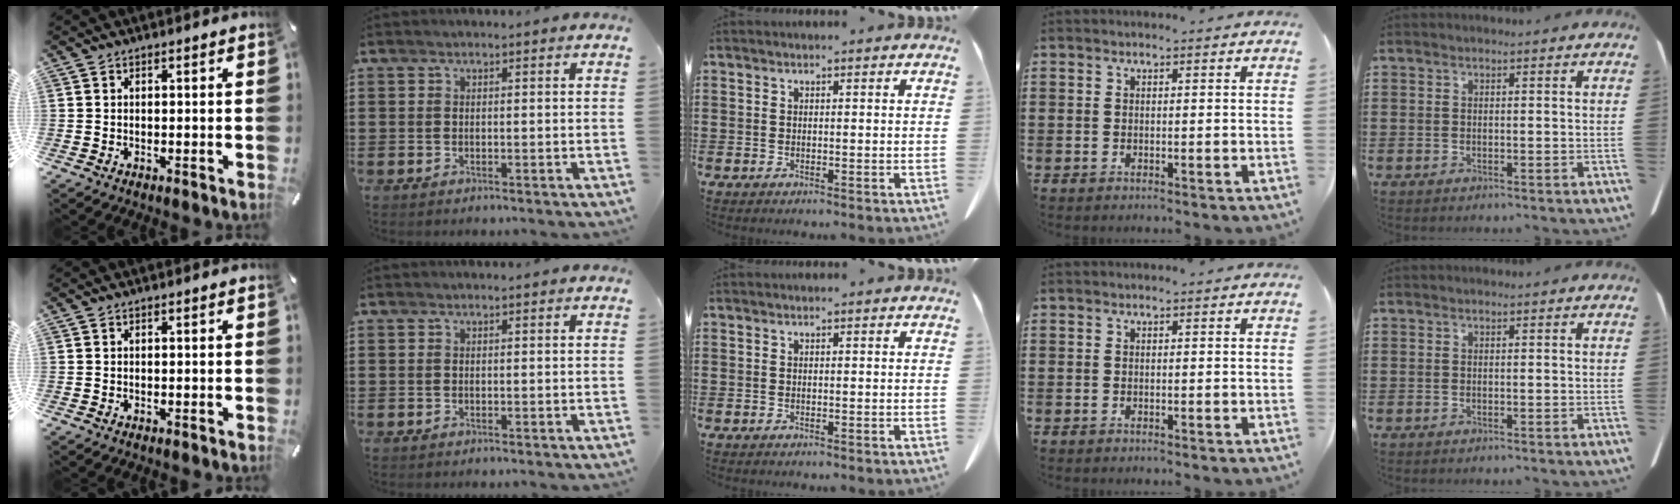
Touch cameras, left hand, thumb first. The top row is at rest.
{}